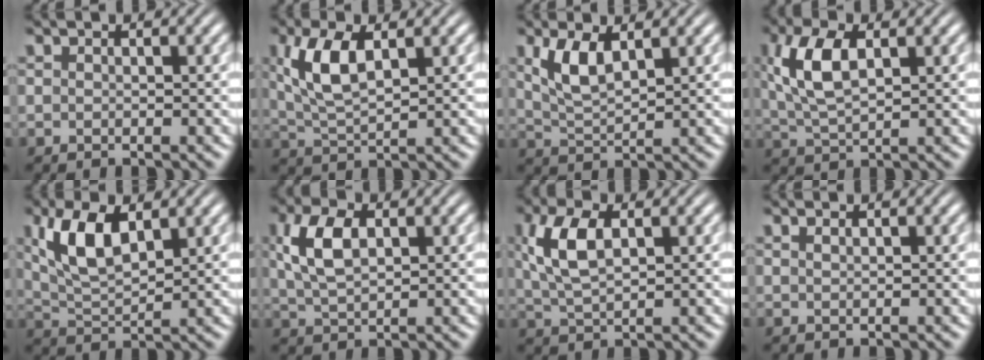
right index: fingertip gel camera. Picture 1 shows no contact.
{"total": 5.4, "force": [1.5, 2.7, 4.4], "torque": [-0.104, -0.010, 0.037]}
{"total": 3.7, "force": [1.3, 1.9, 3.0], "torque": [-0.071, -0.011, 0.032]}
{"total": 5.4, "force": [1.3, 2.7, 4.4], "torque": [-0.102, -0.006, 0.033]}
{"total": 6.1, "force": [1.9, 3.5, 4.7], "torque": [-0.112, -0.016, 0.042]}
{"total": 4.6, "force": [1.0, 2.6, 3.7], "torque": [-0.081, -0.002, 0.025]}
{"total": 4.8, "force": [1.1, 2.4, 4.0], "torque": [-0.089, -0.003, 0.028]}
{"total": 0.5, "force": [0.4, -0.3, 0.1], "torque": [0.001, -0.003, 0.011]}